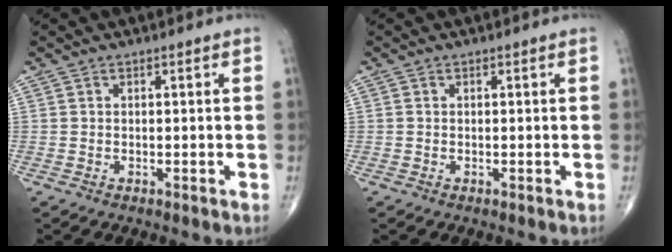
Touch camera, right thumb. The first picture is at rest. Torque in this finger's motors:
{"motor_torque": [-0.16, -0.04, -0.32, 0.02, -0.01]}